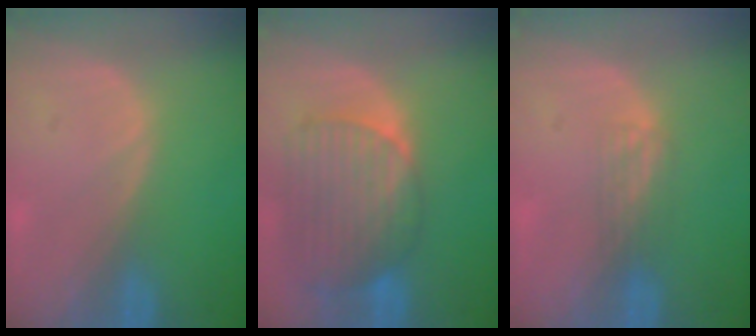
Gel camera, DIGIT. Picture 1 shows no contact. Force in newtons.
{"total": 10.1, "press": 8.6, "slide": 5.3}
{"total": 2.2, "press": 1.8, "slide": 1.2}